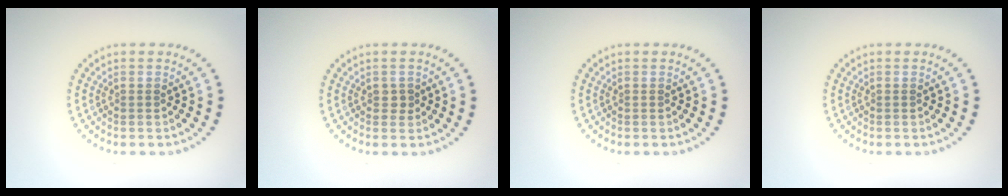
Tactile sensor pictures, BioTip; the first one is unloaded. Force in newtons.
{"total": 1.0, "press": 1.0, "slide": 0.2}
{"total": 0.0}
{"total": 0.0}